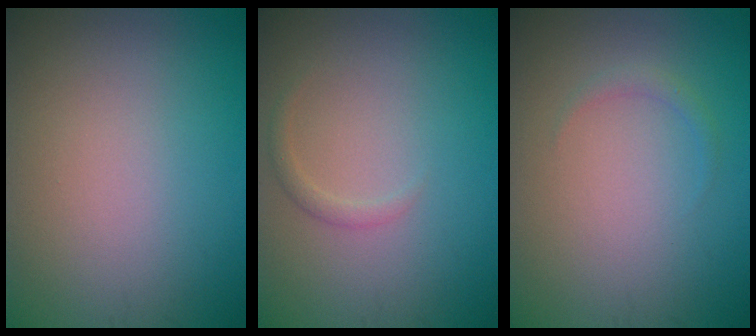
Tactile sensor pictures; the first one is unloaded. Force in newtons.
{"total": 0.9, "press": 0.9, "slide": 0.0}
{"total": 0.8, "press": 0.8, "slide": 0.0}